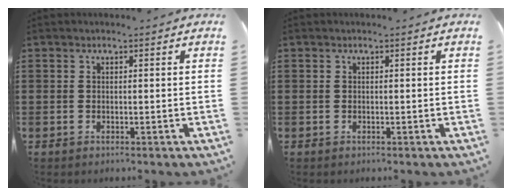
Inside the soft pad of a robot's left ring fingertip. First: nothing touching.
{"total": 0.0}